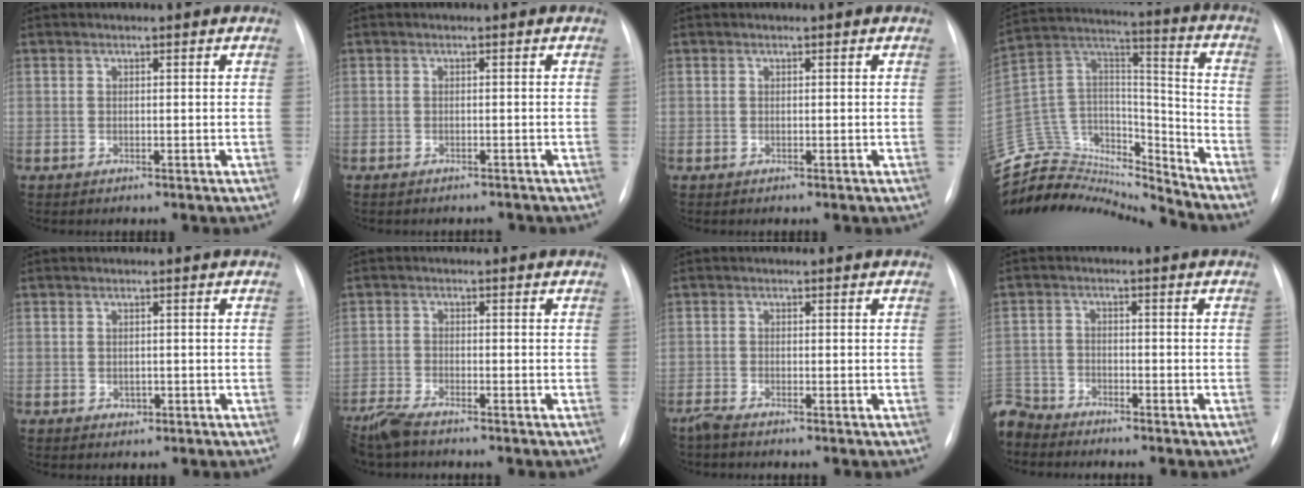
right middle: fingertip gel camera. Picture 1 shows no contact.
{"total": 3.2, "force": [-2.8, 1.1, 0.9], "torque": [-0.009, 0.001, -0.033]}
{"total": 0.0}
{"total": 24.7, "force": [-23.8, 4.8, 4.7], "torque": [-0.120, 0.050, -0.390]}
{"total": 1.0, "force": [-0.3, 0.8, 0.5], "torque": [-0.006, 0.000, -0.002]}
{"total": 5.0, "force": [-4.3, 0.4, 2.4], "torque": [-0.054, -0.018, -0.085]}
{"total": 1.4, "force": [-1.2, -0.1, 0.7], "torque": [-0.023, -0.006, -0.030]}
{"total": 6.8, "force": [-6.4, 2.3, 0.4], "torque": [-0.013, -0.005, -0.127]}